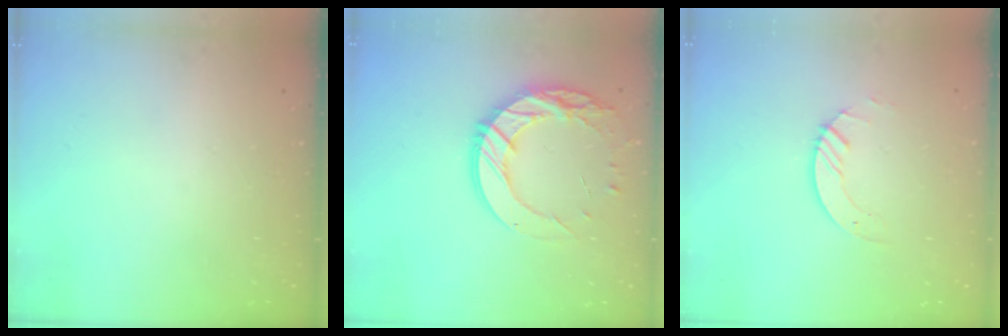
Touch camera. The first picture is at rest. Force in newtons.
{"total": 16.5, "press": 16.5, "slide": 1.4}
{"total": 2.8, "press": 2.8, "slide": 0.3}